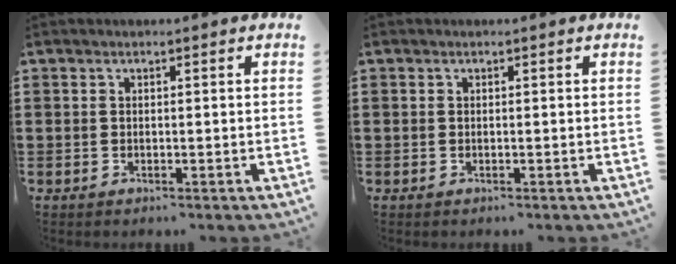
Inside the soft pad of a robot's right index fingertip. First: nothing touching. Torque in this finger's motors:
{"motor_torque": [0.74, 0.57, 0.07, 0.06]}